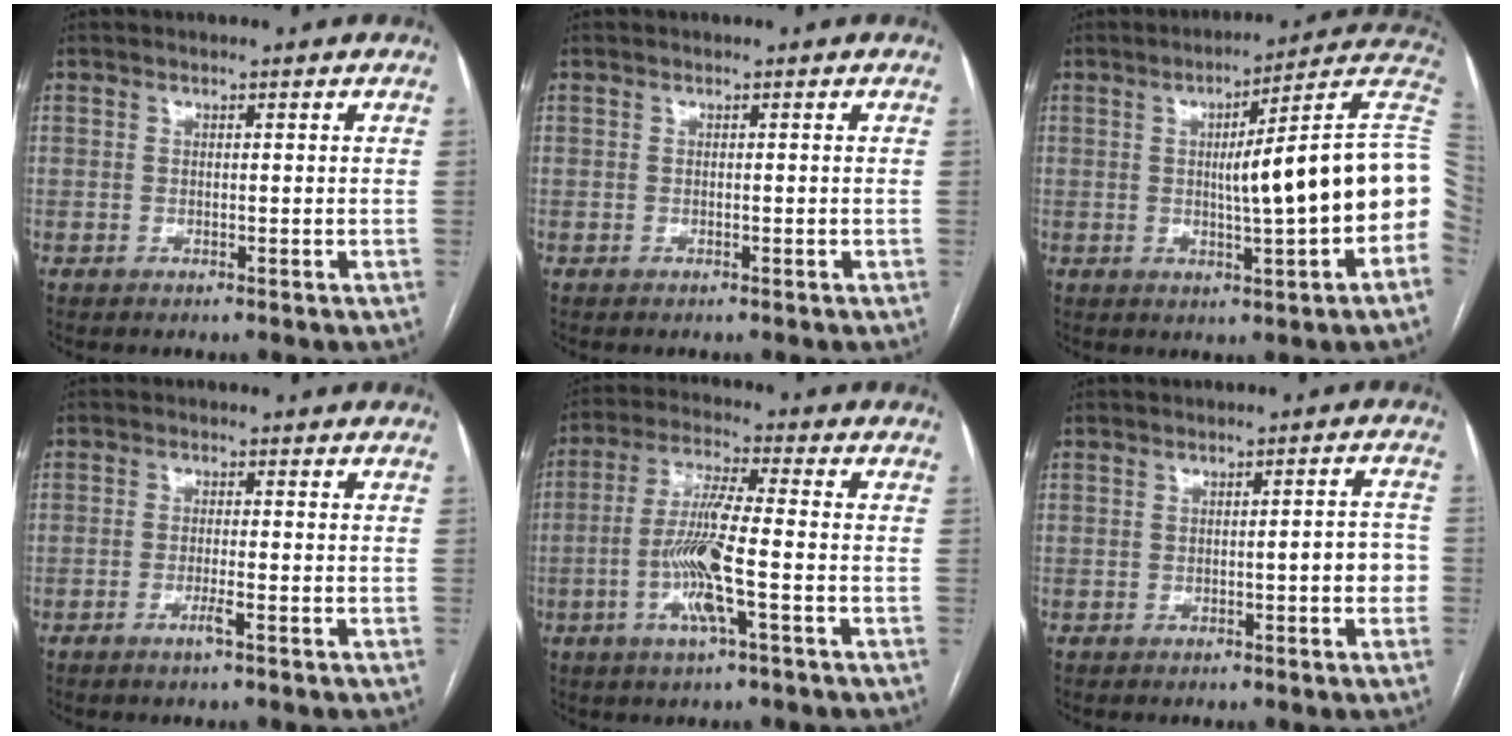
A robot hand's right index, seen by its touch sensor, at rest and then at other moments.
{"total": 0.0}
{"total": 16.1, "force": [-0.4, 0.2, 16.1], "torque": [-0.193, 0.028, -0.010]}
{"total": 2.1, "force": [-1.1, -0.2, 1.8], "torque": [-0.035, -0.004, -0.023]}
{"total": 10.0, "force": [-2.6, 0.3, 9.6], "torque": [-0.194, -0.004, -0.056]}
{"total": 3.9, "force": [-1.0, 0.7, 3.7], "torque": [-0.040, 0.011, -0.013]}